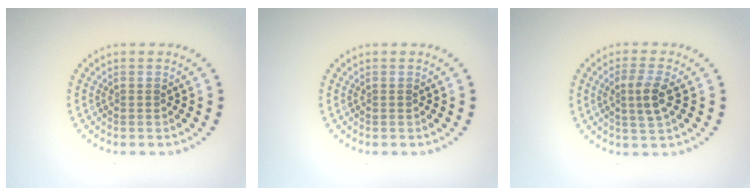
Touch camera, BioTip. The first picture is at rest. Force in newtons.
{"total": 0.0}
{"total": 2.6, "press": 2.4, "slide": 1.0}